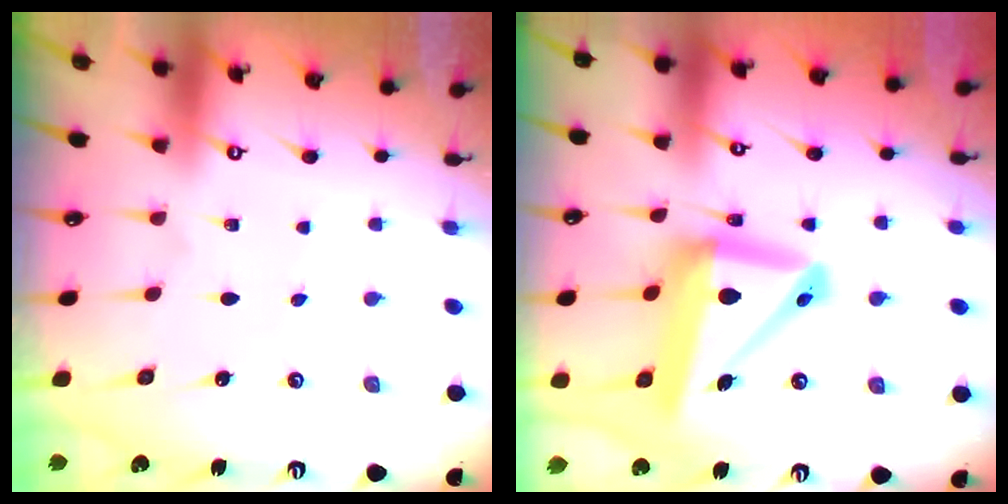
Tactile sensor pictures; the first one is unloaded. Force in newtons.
{"total": 15.9, "press": 15.8, "slide": 2.3}